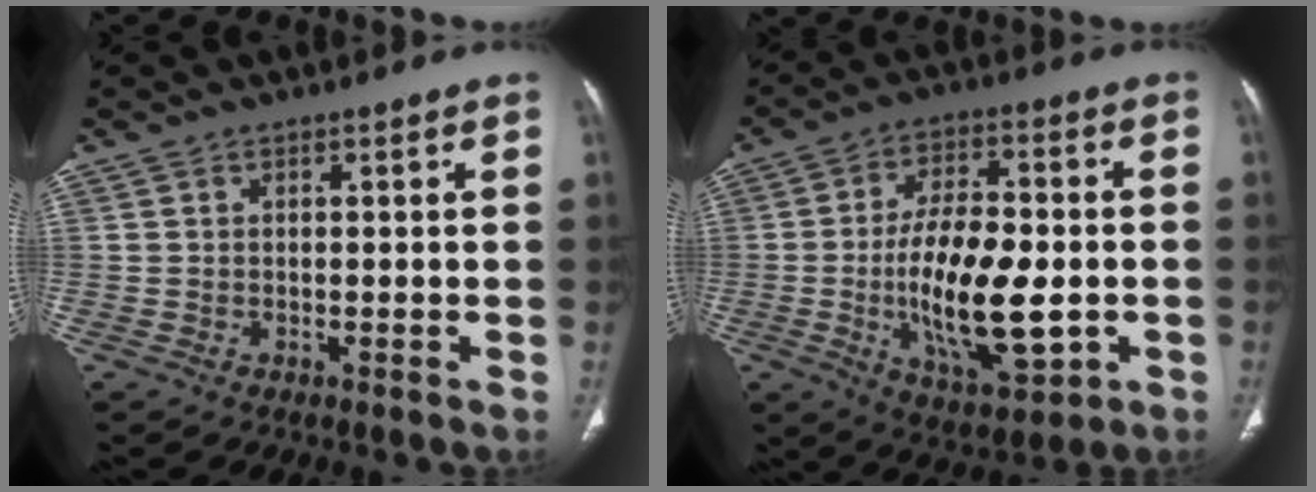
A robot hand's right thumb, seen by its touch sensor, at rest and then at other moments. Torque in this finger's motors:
{"motor_torque": [2.22, 2.79, 1.91, -0.47, 0.51]}